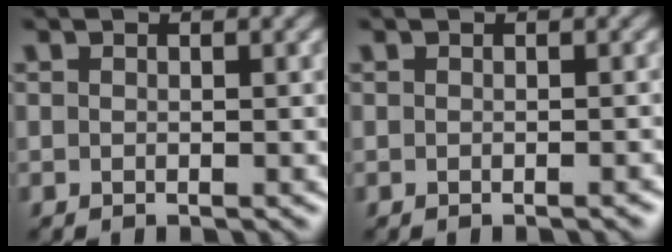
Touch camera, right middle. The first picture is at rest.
{"total": 0.6, "force": [-0.4, 0.1, 0.4], "torque": [-0.003, 0.002, -0.005]}